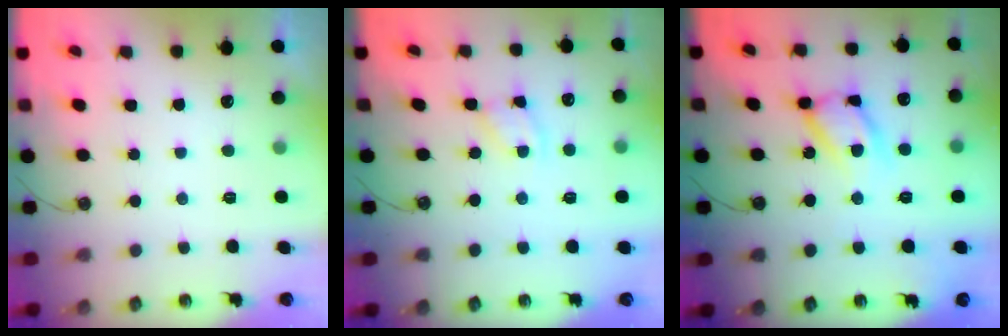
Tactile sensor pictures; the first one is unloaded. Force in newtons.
{"total": 3.3, "press": 3.3, "slide": 0.2}
{"total": 14.4, "press": 14.3, "slide": 1.1}